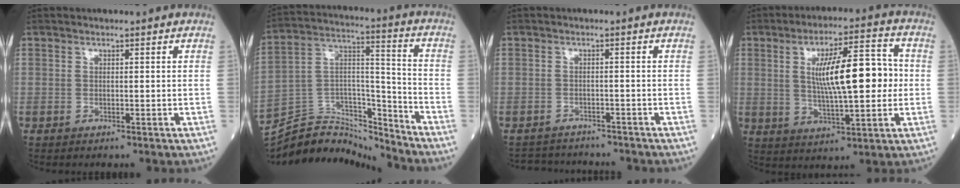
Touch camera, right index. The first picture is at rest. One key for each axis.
{"total": 15.4, "fx": -15.0, "fy": 2.8, "fz": 1.6, "tx": -0.026, "ty": 0.054, "tz": -0.263}
{"total": 6.4, "fx": -6.2, "fy": 1.6, "fz": 0.4, "tx": -0.003, "ty": 0.008, "tz": -0.083}
{"total": 13.1, "fx": 1.2, "fy": 2.9, "fz": 12.7, "tx": -0.212, "ty": 0.019, "tz": 0.021}